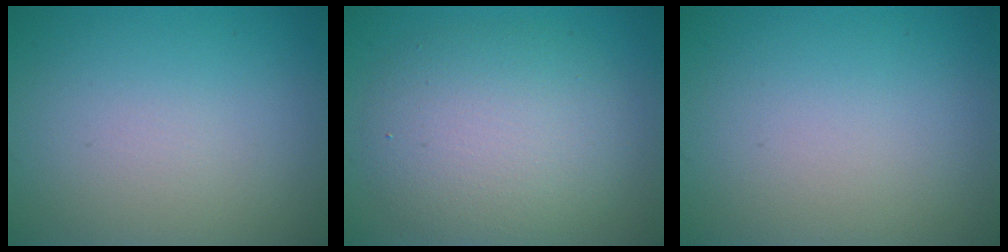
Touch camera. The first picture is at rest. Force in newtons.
{"total": 6.4, "press": 6.3, "slide": 0.8}
{"total": 0.0}